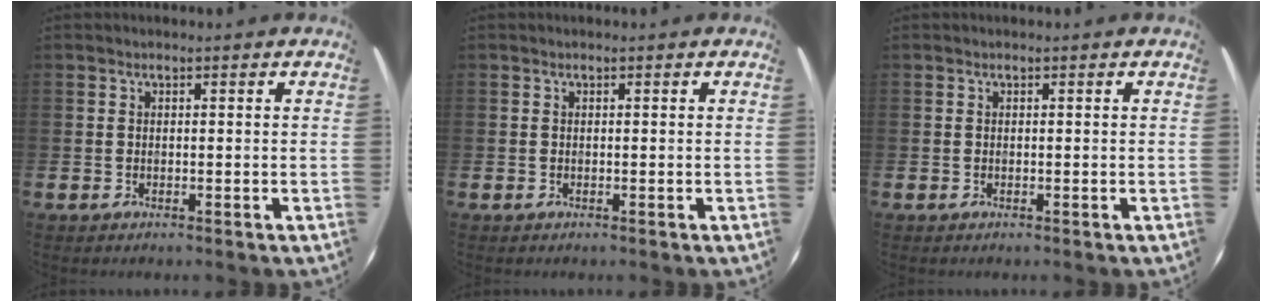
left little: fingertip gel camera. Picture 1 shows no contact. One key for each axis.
{"total": 0.0}
{"total": 0.0}